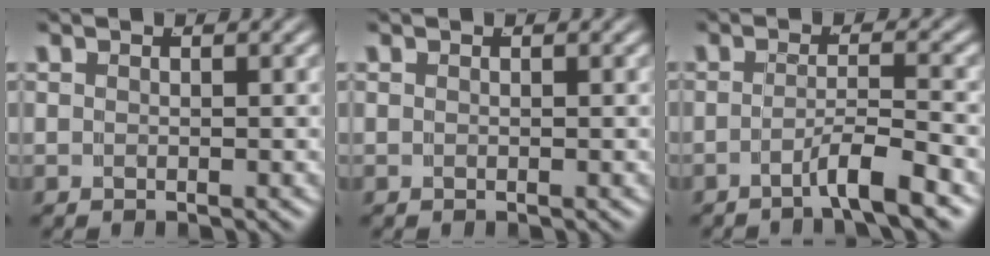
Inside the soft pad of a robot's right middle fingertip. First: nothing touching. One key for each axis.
{"total": 0.0}
{"total": 3.5, "fx": -2.7, "fy": -0.2, "fz": 2.2, "tx": -0.036, "ty": -0.006, "tz": -0.045}